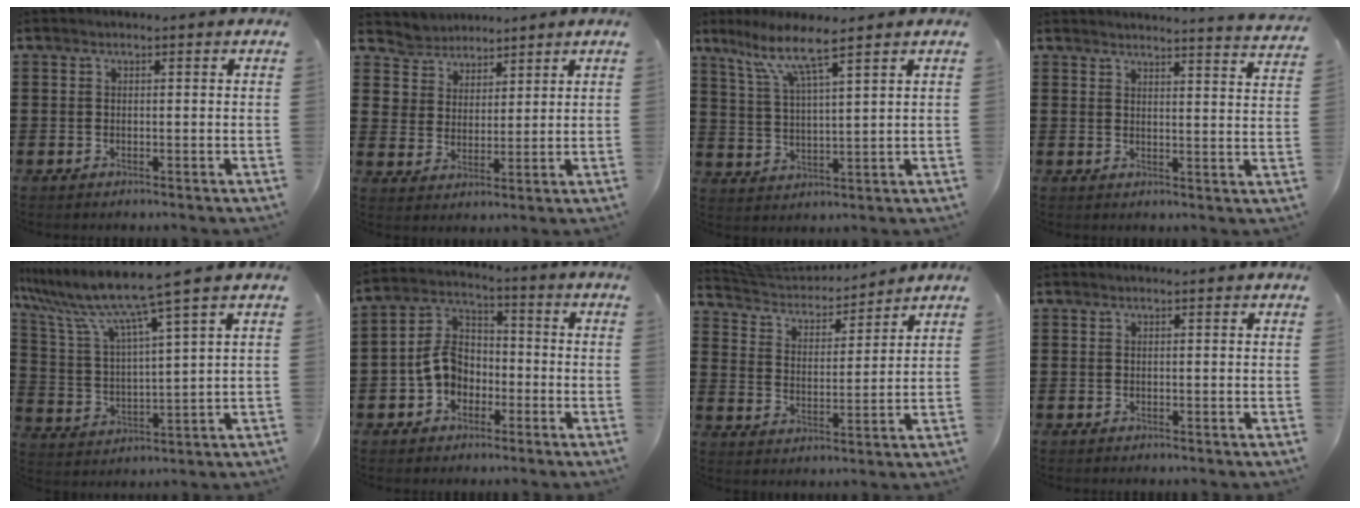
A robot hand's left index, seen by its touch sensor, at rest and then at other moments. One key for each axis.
{"total": 4.9, "fx": 4.1, "fy": 2.6, "fz": -1.0, "tx": -0.013, "ty": -0.020, "tz": 0.074}
{"total": 7.9, "fx": 5.6, "fy": 0.4, "fz": 5.6, "tx": -0.125, "ty": -0.017, "tz": 0.095}
{"total": 3.6, "fx": 3.5, "fy": -0.8, "fz": 0.2, "tx": -0.008, "ty": -0.027, "tz": 0.060}
{"total": 9.2, "fx": 7.4, "fy": -0.6, "fz": 5.4, "tx": -0.135, "ty": -0.045, "tz": 0.118}
{"total": 7.4, "fx": -2.1, "fy": 5.7, "fz": 4.1, "tx": -0.102, "ty": 0.019, "tz": -0.044}
{"total": 4.8, "fx": 4.6, "fy": 1.0, "fz": 0.8, "tx": -0.041, "ty": -0.030, "tz": 0.077}
{"total": 0.0}